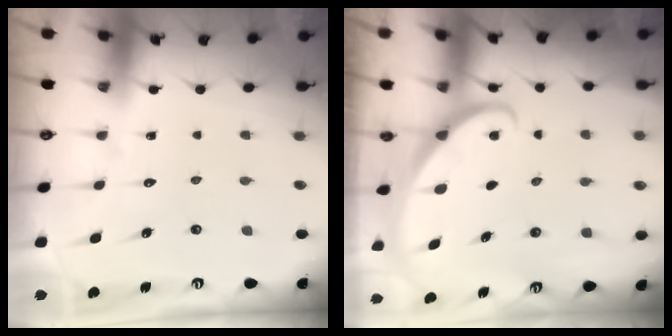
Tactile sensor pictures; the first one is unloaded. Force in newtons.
{"total": 1.2, "press": 1.2, "slide": 0.0}